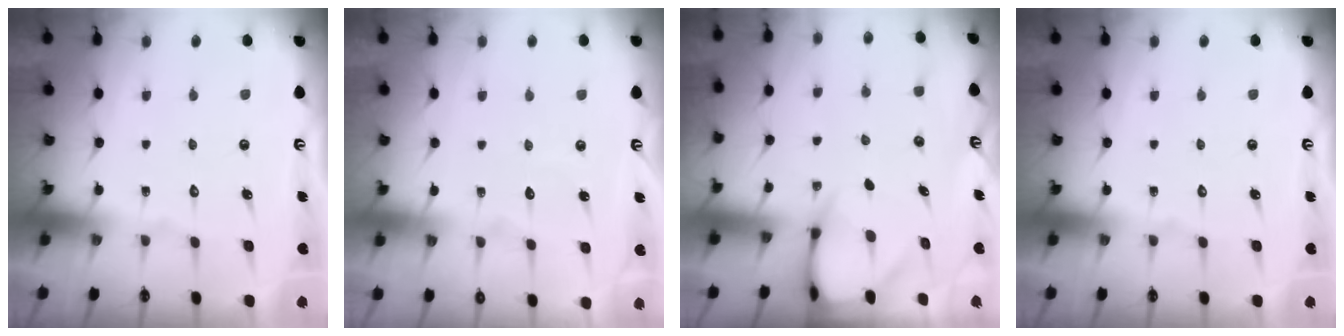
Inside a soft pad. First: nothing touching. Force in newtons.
{"total": 3.3, "press": 3.3, "slide": 0.4}
{"total": 3.9, "press": 3.9, "slide": 0.6}
{"total": 0.0}